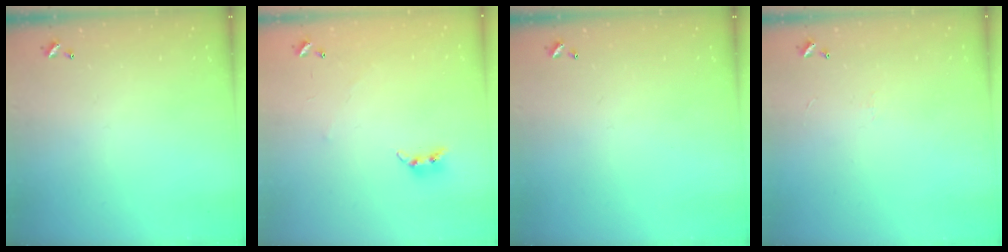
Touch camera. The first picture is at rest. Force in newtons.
{"total": 5.0, "press": 4.9, "slide": 0.2}
{"total": 0.0}
{"total": 0.7, "press": 0.3, "slide": 0.7}